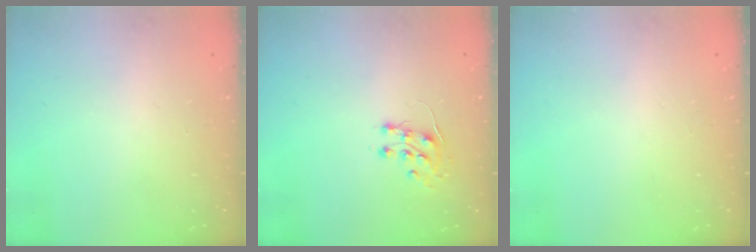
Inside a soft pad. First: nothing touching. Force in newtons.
{"total": 7.4, "press": 7.4, "slide": 0.7}
{"total": 0.0}